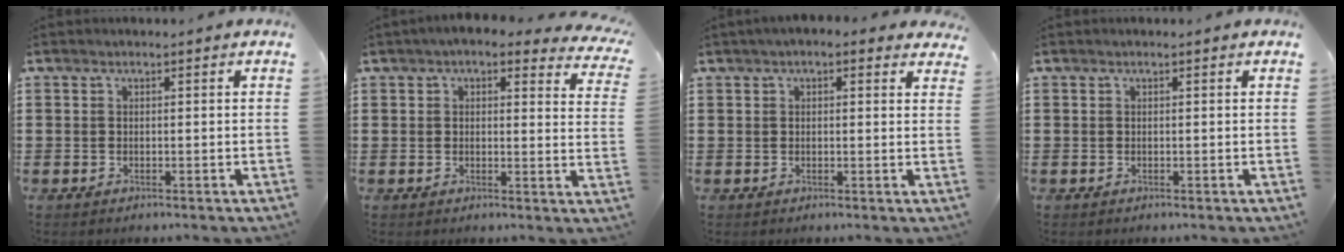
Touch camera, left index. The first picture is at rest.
{"total": 3.7, "force": [3.1, 0.7, 1.9], "torque": [-0.041, -0.011, 0.052]}
{"total": 2.0, "force": [1.3, 0.9, 1.2], "torque": [-0.027, 0.009, 0.024]}
{"total": 0.0}